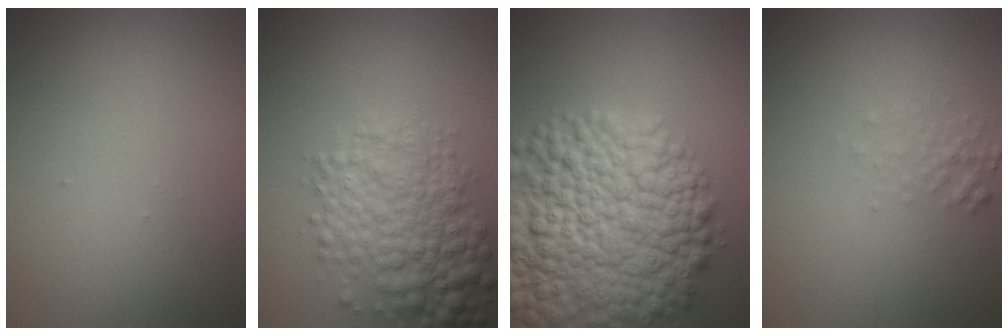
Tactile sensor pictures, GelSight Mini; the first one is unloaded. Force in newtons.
{"total": 6.4, "press": 6.4, "slide": 0.1}
{"total": 13.4, "press": 13.4, "slide": 0.6}
{"total": 1.4, "press": 1.4, "slide": 0.1}